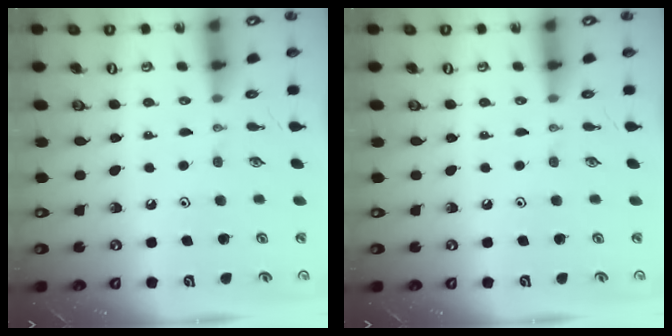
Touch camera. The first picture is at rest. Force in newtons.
{"total": 0.0}